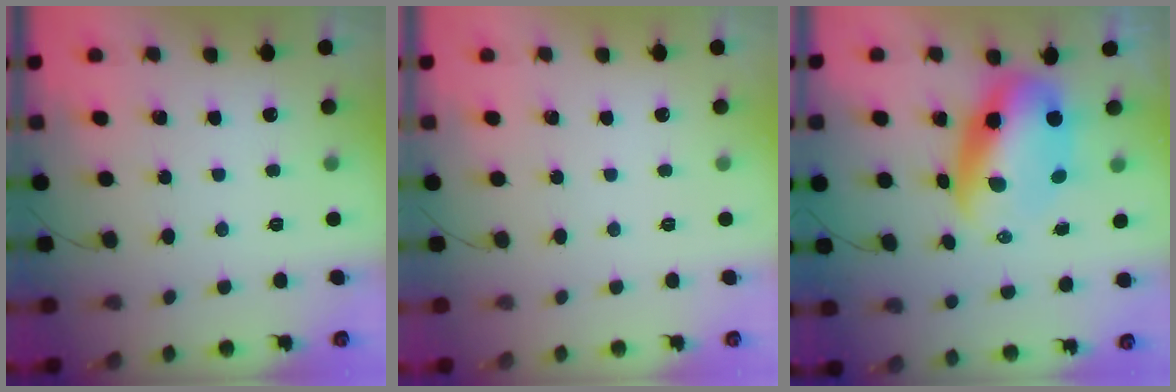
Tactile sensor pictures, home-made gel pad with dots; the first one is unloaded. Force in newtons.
{"total": 0.0}
{"total": 9.8, "press": 9.5, "slide": 2.5}